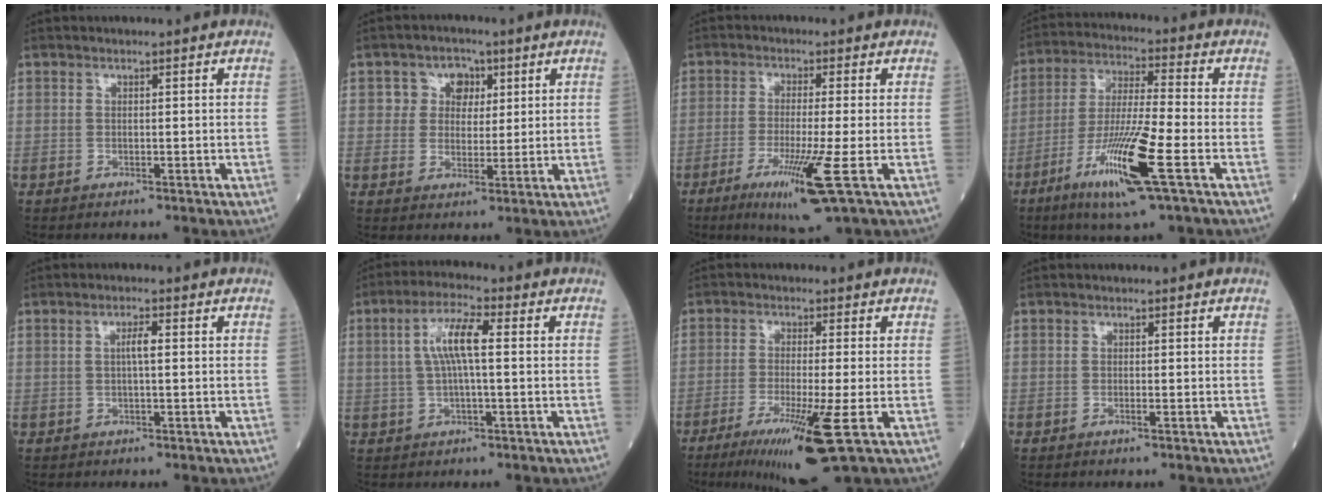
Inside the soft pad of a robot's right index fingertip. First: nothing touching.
{"total": 4.8, "force": [1.8, 4.2, 1.6], "torque": [-0.014, 0.013, 0.027]}
{"total": 9.3, "force": [-4.0, -0.9, 8.4], "torque": [-0.151, -0.033, -0.070]}
{"total": 13.9, "force": [-6.1, 0.1, 12.5], "torque": [-0.248, -0.025, -0.113]}
{"total": 2.0, "force": [0.2, 0.2, 2.0], "torque": [-0.037, 0.003, 0.001]}
{"total": 6.6, "force": [0.9, 1.1, 6.5], "torque": [-0.132, 0.016, 0.016]}
{"total": 10.8, "force": [-5.2, -0.7, 9.4], "torque": [-0.167, -0.037, -0.087]}
{"total": 0.7, "force": [-0.4, -0.1, 0.5], "torque": [-0.008, 0.000, -0.007]}